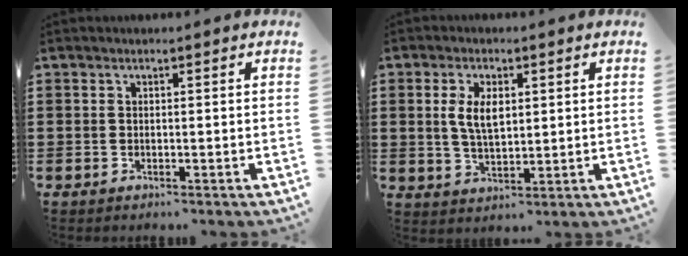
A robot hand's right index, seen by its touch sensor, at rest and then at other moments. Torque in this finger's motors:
{"motor_torque": [0.73, 0.43, 0.36, 0.11]}